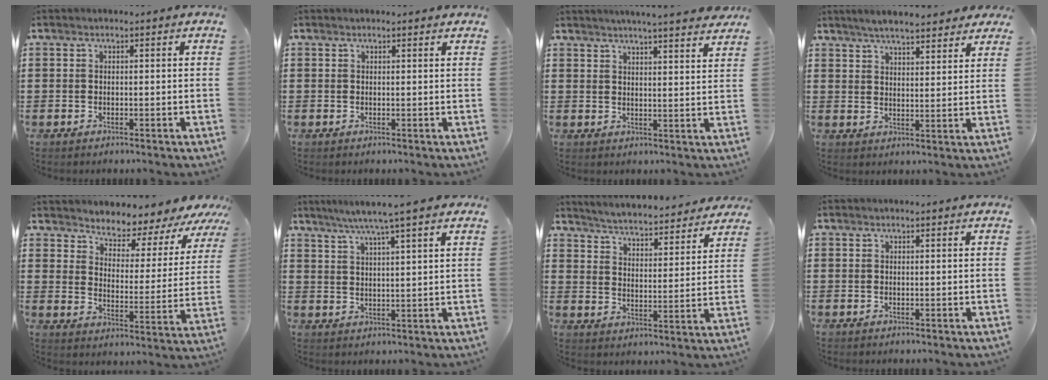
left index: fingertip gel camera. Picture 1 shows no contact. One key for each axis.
{"total": 0.0}
{"total": 4.0, "fx": 3.8, "fy": -0.6, "fz": 1.2, "tx": -0.038, "ty": -0.017, "tz": 0.067}
{"total": 4.7, "fx": 4.3, "fy": 0.5, "fz": 1.7, "tx": -0.048, "ty": -0.008, "tz": 0.078}
{"total": 4.0, "fx": 3.8, "fy": 1.1, "fz": 0.1, "tx": -0.031, "ty": -0.039, "tz": 0.059}
{"total": 6.0, "fx": 4.6, "fy": -0.6, "fz": 3.8, "tx": -0.085, "ty": -0.012, "tz": 0.078}
{"total": 4.1, "fx": 4.0, "fy": -0.5, "fz": 0.6, "tx": -0.035, "ty": -0.038, "tz": 0.063}
{"total": 0.0}